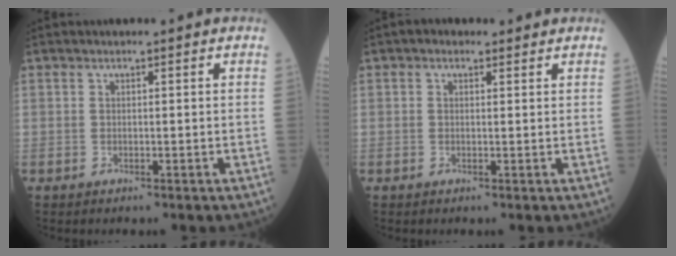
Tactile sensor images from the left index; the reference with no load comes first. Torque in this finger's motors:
{"motor_torque": [0.09, -0.08, -0.41, 0.02]}